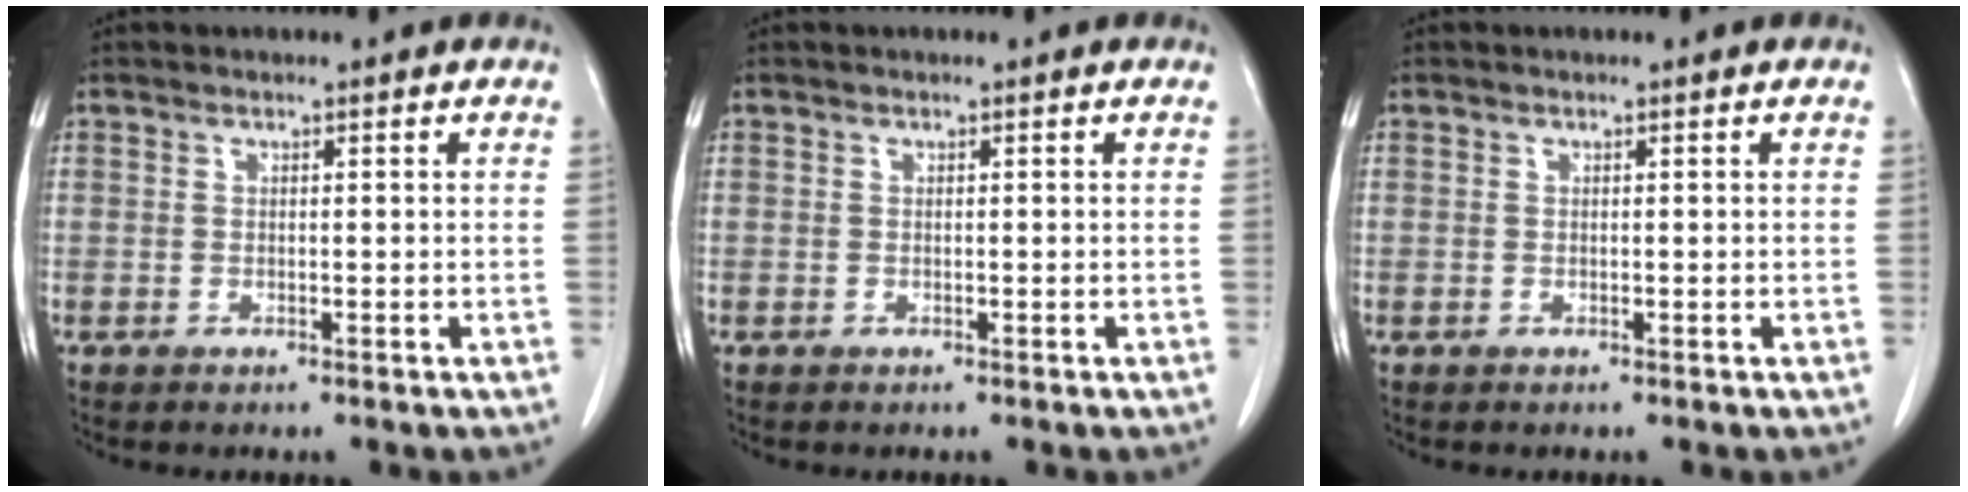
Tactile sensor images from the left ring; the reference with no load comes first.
{"total": 0.0}
{"total": 0.0}